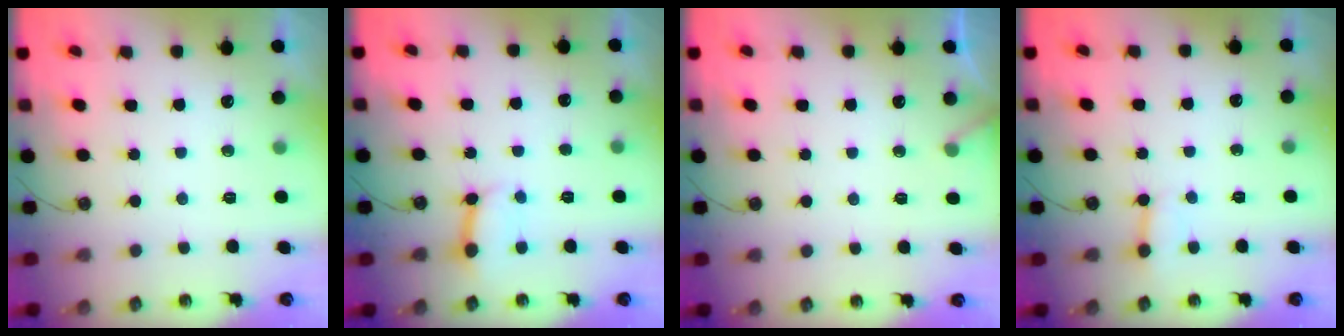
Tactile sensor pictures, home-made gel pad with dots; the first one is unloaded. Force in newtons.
{"total": 6.8, "press": 6.8, "slide": 0.5}
{"total": 4.1, "press": 4.1, "slide": 0.3}
{"total": 2.0, "press": 2.0, "slide": 0.1}